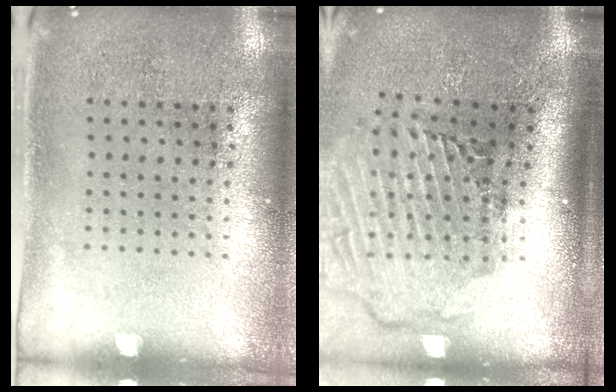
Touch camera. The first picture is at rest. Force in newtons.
{"total": 3.0, "press": 2.1, "slide": 2.1}